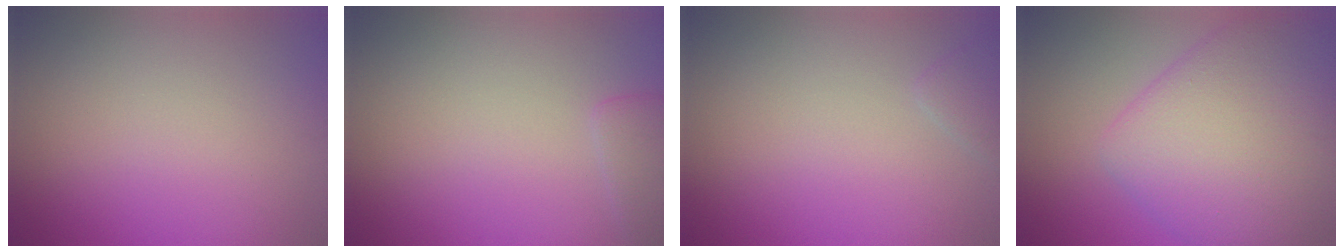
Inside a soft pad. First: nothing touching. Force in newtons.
{"total": 1.6, "press": 1.5, "slide": 0.2}
{"total": 1.0, "press": 1.0, "slide": 0.0}
{"total": 9.5, "press": 9.5, "slide": 0.4}